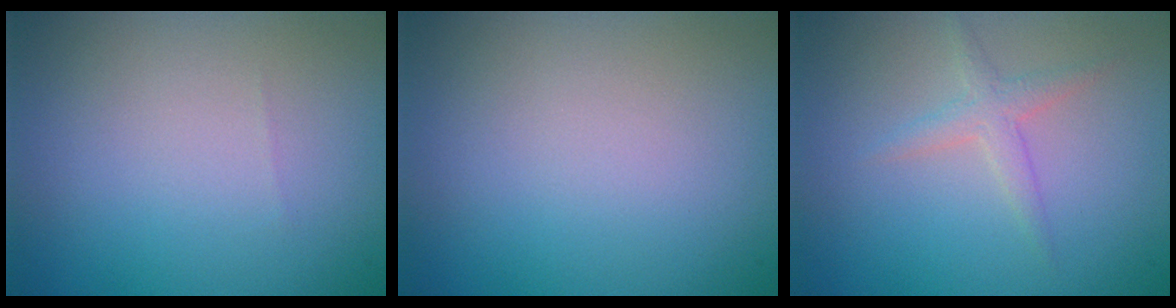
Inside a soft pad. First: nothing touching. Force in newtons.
{"total": 0.0}
{"total": 1.6, "press": 1.6, "slide": 0.1}